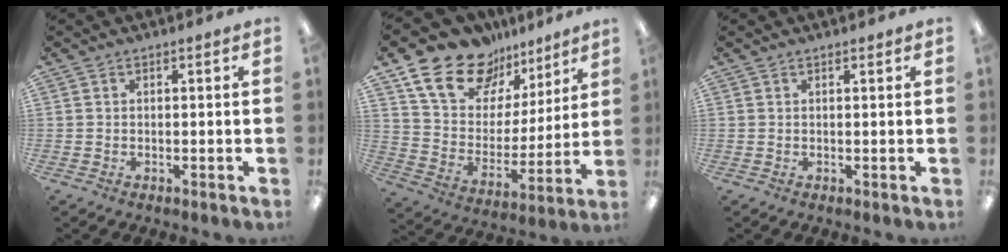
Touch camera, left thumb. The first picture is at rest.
{"total": 18.2, "force": [13.1, 10.6, 6.9], "torque": [-0.138, -0.081, 0.242]}
{"total": 0.6, "force": [0.5, 0.1, 0.3], "torque": [-0.007, 0.000, 0.009]}